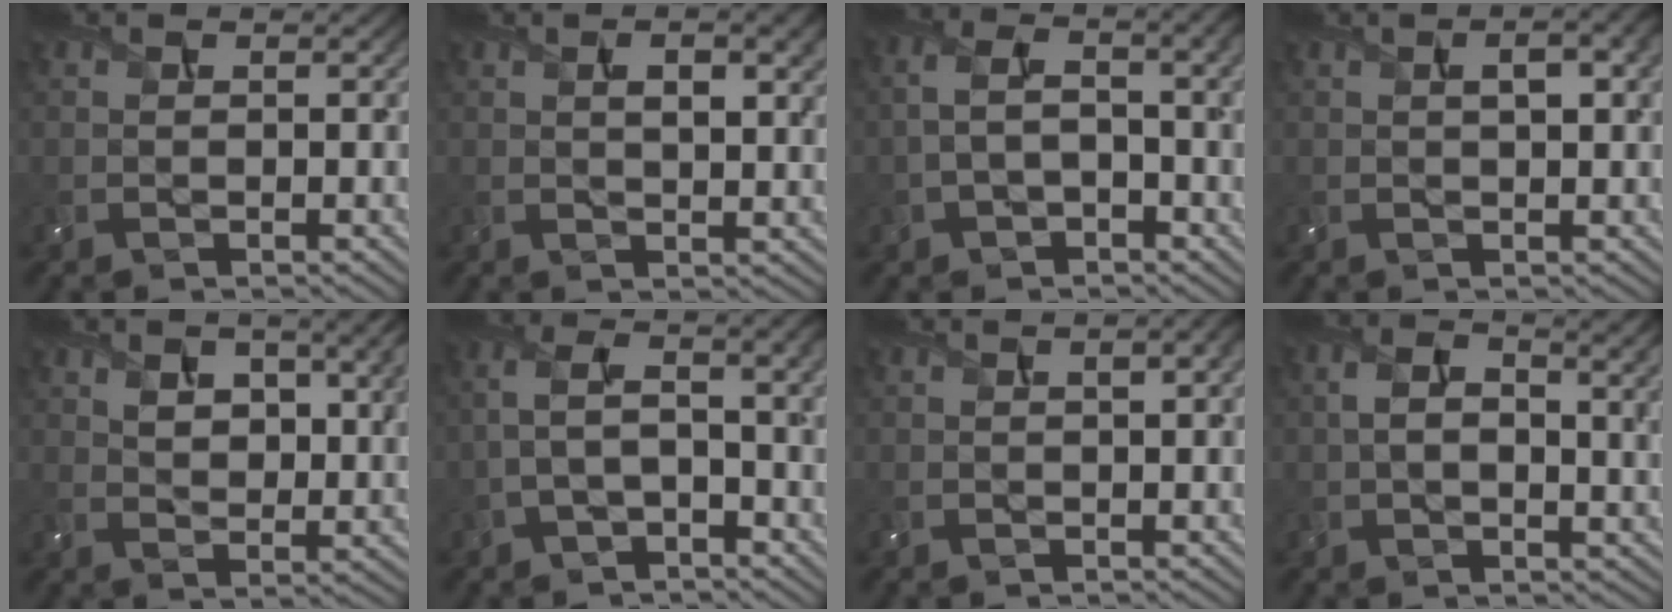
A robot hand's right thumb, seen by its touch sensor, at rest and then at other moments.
{"total": 5.6, "force": [2.0, 2.2, 4.7], "torque": [-0.076, 0.003, 0.031]}
{"total": 6.6, "force": [-0.7, 3.6, 5.5], "torque": [-0.110, -0.002, -0.009]}
{"total": 3.8, "force": [1.1, 1.2, 3.4], "torque": [-0.063, 0.006, 0.017]}
{"total": 9.3, "force": [4.0, 4.7, 7.0], "torque": [-0.124, -0.004, 0.076]}
{"total": 7.1, "force": [-1.1, 3.0, 6.3], "torque": [-0.137, 0.002, -0.024]}
{"total": 1.6, "force": [0.4, 0.3, 1.5], "torque": [-0.024, 0.006, 0.004]}
{"total": 7.2, "force": [1.3, 3.9, 5.9], "torque": [-0.107, -0.001, 0.020]}